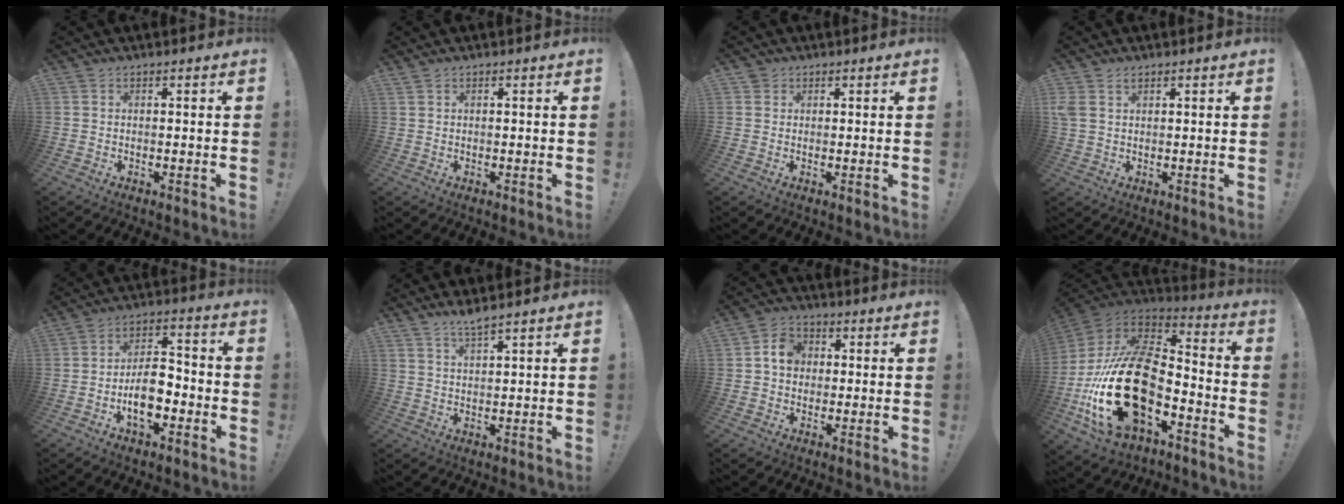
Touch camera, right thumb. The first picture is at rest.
{"total": 0.6, "force": [0.5, 0.3, 0.2], "torque": [-0.007, 0.001, 0.010]}
{"total": 1.6, "force": [0.9, 1.3, 0.2], "torque": [0.001, -0.005, 0.016]}
{"total": 3.2, "force": [1.9, 1.9, 1.7], "torque": [-0.034, -0.005, 0.038]}
{"total": 11.0, "force": [-4.5, 5.8, 8.2], "torque": [-0.147, 0.019, -0.080]}
{"total": 3.6, "force": [3.0, -0.2, 2.0], "torque": [-0.038, -0.018, 0.050]}
{"total": 6.8, "force": [0.7, 5.5, 3.8], "torque": [-0.055, 0.014, 0.014]}
{"total": 29.5, "force": [-7.2, 17.2, 22.8], "torque": [-0.451, 0.025, -0.103]}